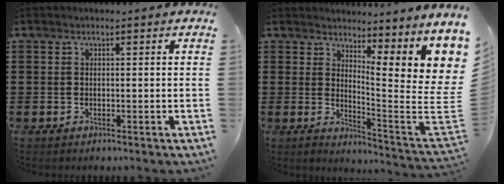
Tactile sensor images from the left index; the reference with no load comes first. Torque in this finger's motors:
{"motor_torque": [2.14, 0.00, 0.73, 0.10]}